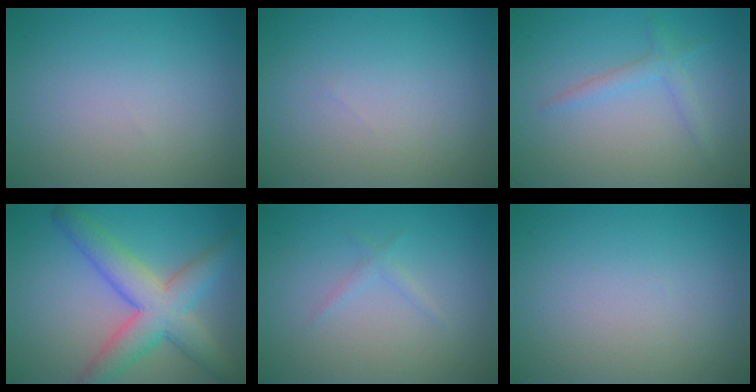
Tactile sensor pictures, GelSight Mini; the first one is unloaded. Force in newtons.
{"total": 0.0}
{"total": 1.7, "press": 1.7, "slide": 0.1}
{"total": 7.0, "press": 7.0, "slide": 0.3}
{"total": 0.9, "press": 0.9, "slide": 0.1}
{"total": 0.0}